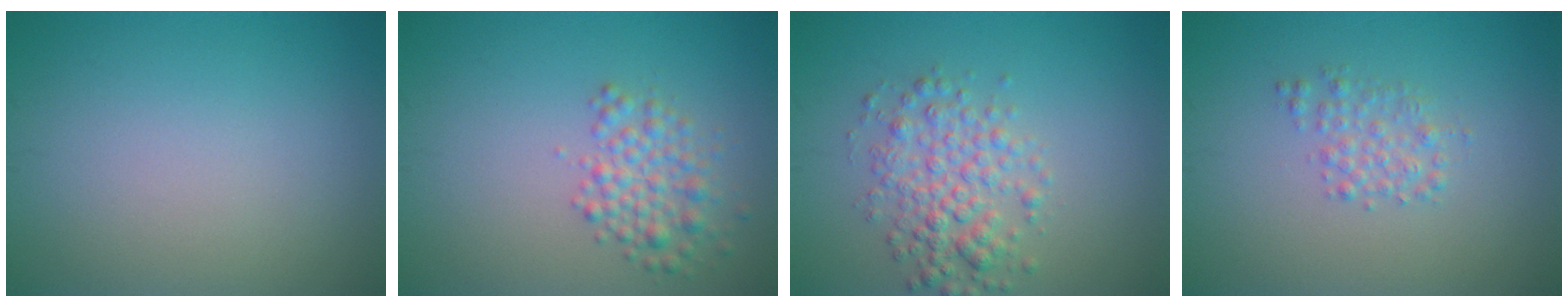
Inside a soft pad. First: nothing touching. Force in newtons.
{"total": 2.9, "press": 2.9, "slide": 0.1}
{"total": 3.9, "press": 3.9, "slide": 0.1}
{"total": 1.8, "press": 1.8, "slide": 0.0}